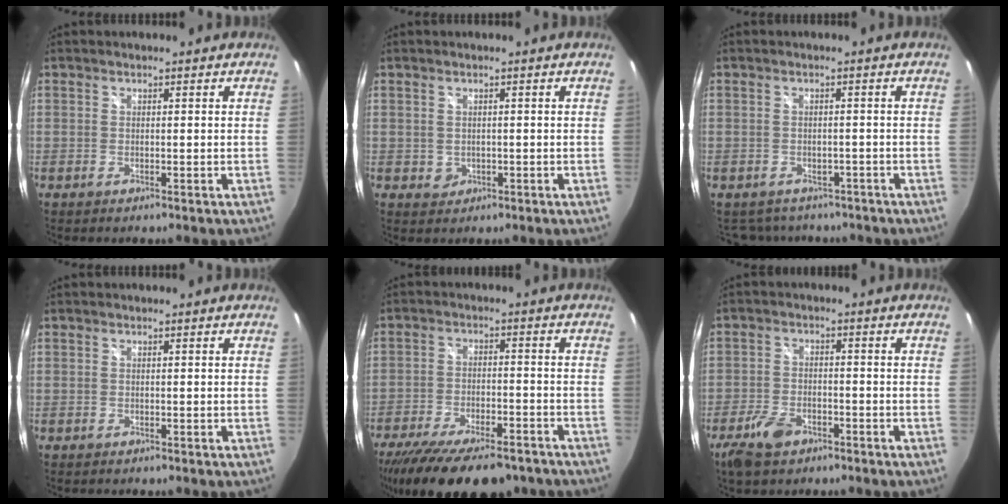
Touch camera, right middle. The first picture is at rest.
{"total": 1.7, "force": [-0.2, 1.6, 0.6], "torque": [-0.006, -0.001, -0.001]}
{"total": 7.0, "force": [-5.4, 4.1, 1.9], "torque": [-0.036, 0.007, -0.067]}
{"total": 0.0}
{"total": 20.2, "force": [-15.8, 6.5, 10.9], "torque": [-0.216, -0.041, -0.233]}
{"total": 9.2, "force": [-6.3, 3.6, 5.7], "torque": [-0.141, -0.010, -0.128]}